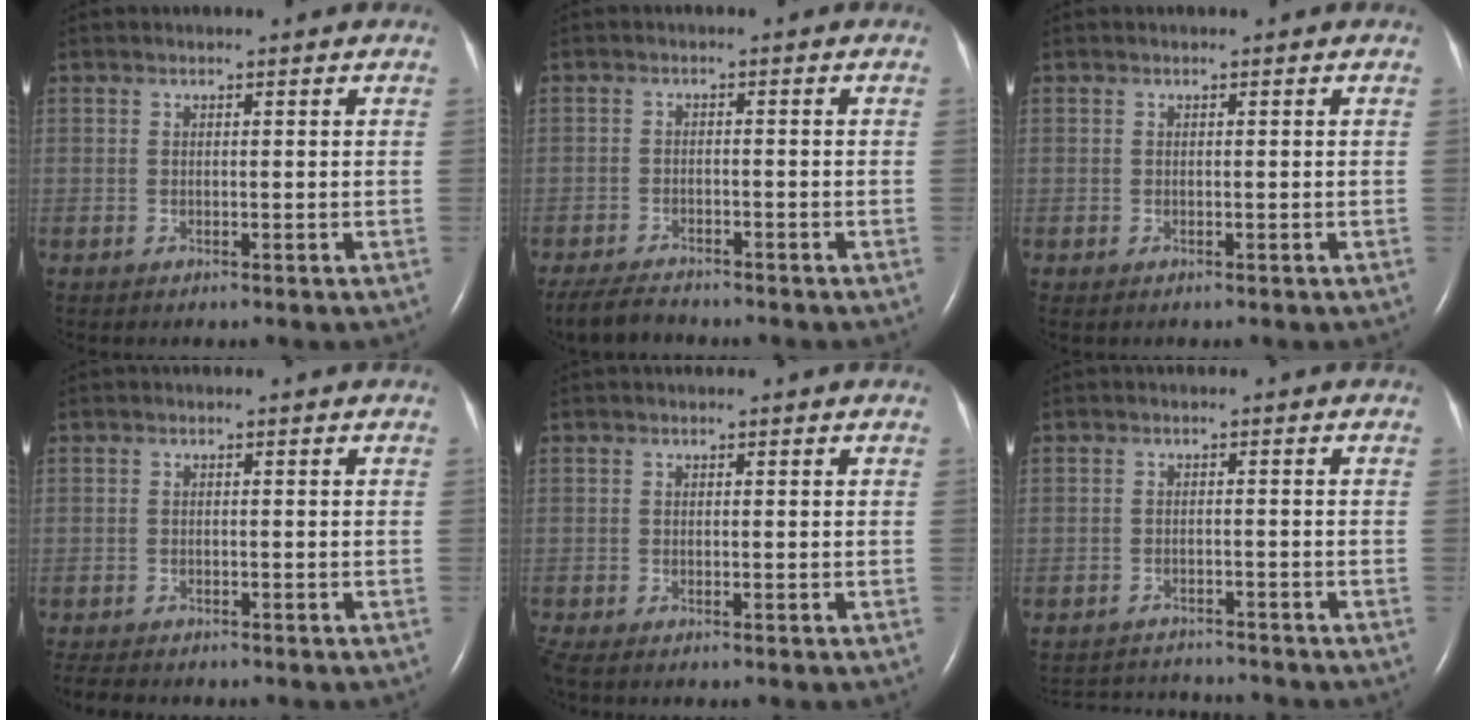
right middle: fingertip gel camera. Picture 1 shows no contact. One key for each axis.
{"total": 5.0, "fx": -4.6, "fy": 1.1, "fz": 1.7, "tx": -0.033, "ty": -0.015, "tz": -0.078}
{"total": 0.0}
{"total": 4.0, "fx": -3.5, "fy": 1.0, "fz": 1.6, "tx": -0.027, "ty": -0.010, "tz": -0.053}
{"total": 1.3, "fx": -1.1, "fy": 0.2, "fz": 0.6, "tx": -0.020, "ty": -0.007, "tz": -0.022}
{"total": 7.4, "fx": -7.3, "fy": 0.6, "fz": 0.7, "tx": -0.013, "ty": 0.002, "tz": -0.106}